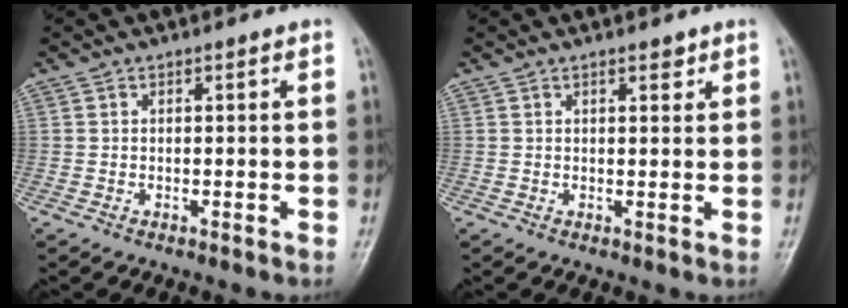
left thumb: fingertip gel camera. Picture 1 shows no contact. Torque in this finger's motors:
{"motor_torque": [-0.16, 0.13, -0.14, -0.09, 0.08]}